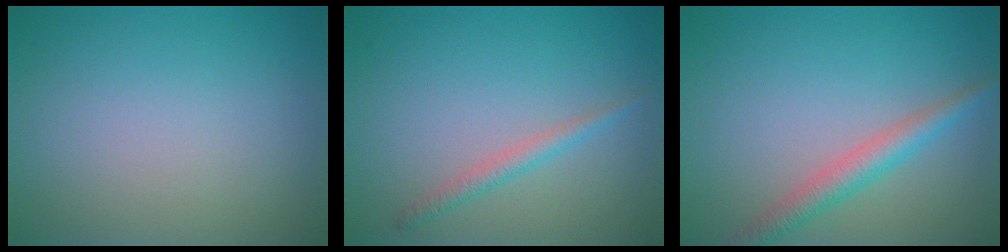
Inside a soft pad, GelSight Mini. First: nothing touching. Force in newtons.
{"total": 1.5, "press": 1.5, "slide": 0.0}
{"total": 2.9, "press": 2.9, "slide": 0.2}